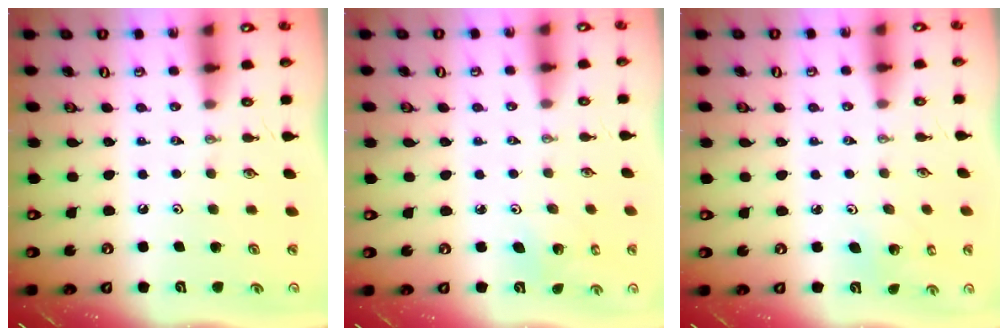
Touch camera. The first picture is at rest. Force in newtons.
{"total": 2.7, "press": 2.7, "slide": 0.2}
{"total": 2.2, "press": 2.2, "slide": 0.2}